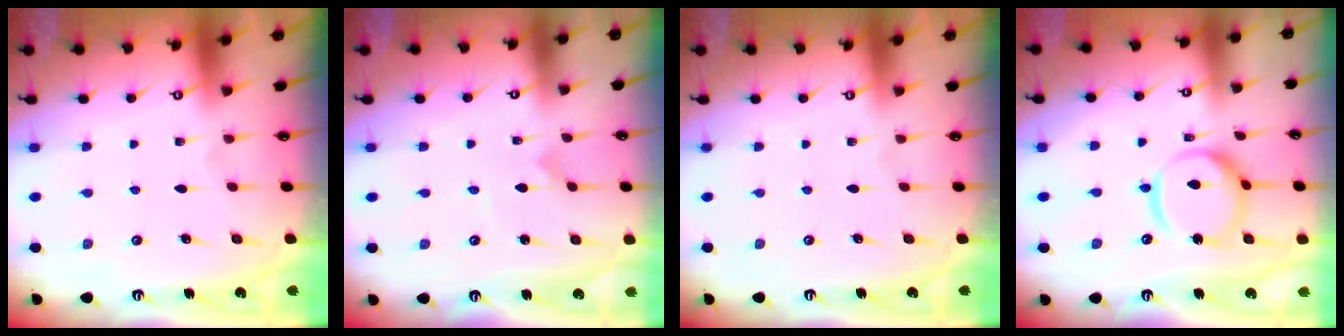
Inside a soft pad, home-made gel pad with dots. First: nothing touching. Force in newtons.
{"total": 1.0, "press": 1.0, "slide": 0.0}
{"total": 0.0}
{"total": 13.8, "press": 13.7, "slide": 1.4}